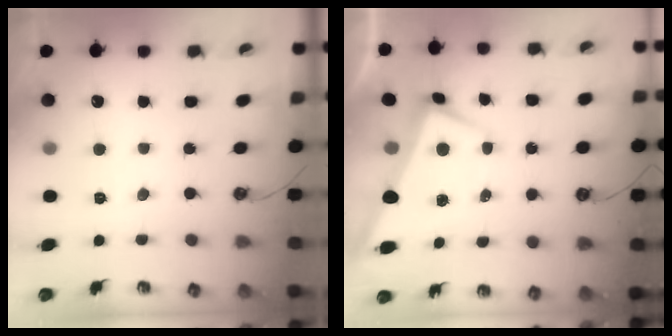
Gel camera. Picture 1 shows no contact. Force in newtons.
{"total": 0.9, "press": 0.7, "slide": 0.5}